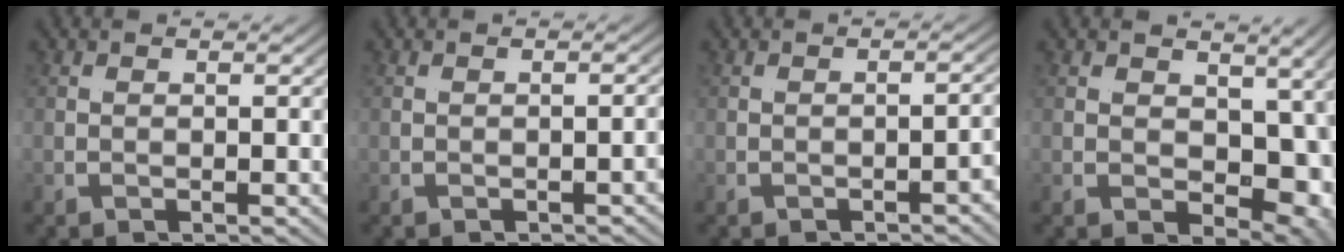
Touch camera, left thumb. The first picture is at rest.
{"total": 0.8, "force": [-0.1, -0.7, -0.2], "torque": [-0.003, 0.004, -0.004]}
{"total": 1.1, "force": [-0.5, -1.0, 0.3], "torque": [-0.014, 0.008, -0.008]}
{"total": 7.9, "force": [0.7, 5.1, 5.9], "torque": [-0.083, -0.009, 0.020]}